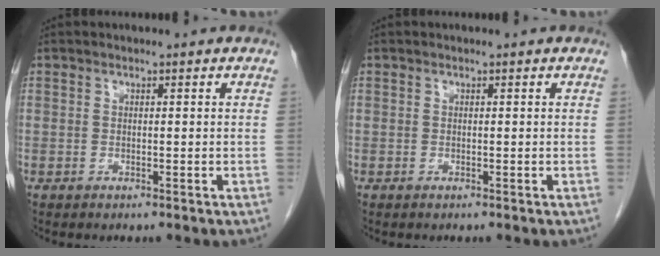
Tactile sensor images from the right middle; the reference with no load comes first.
{"total": 0.0}